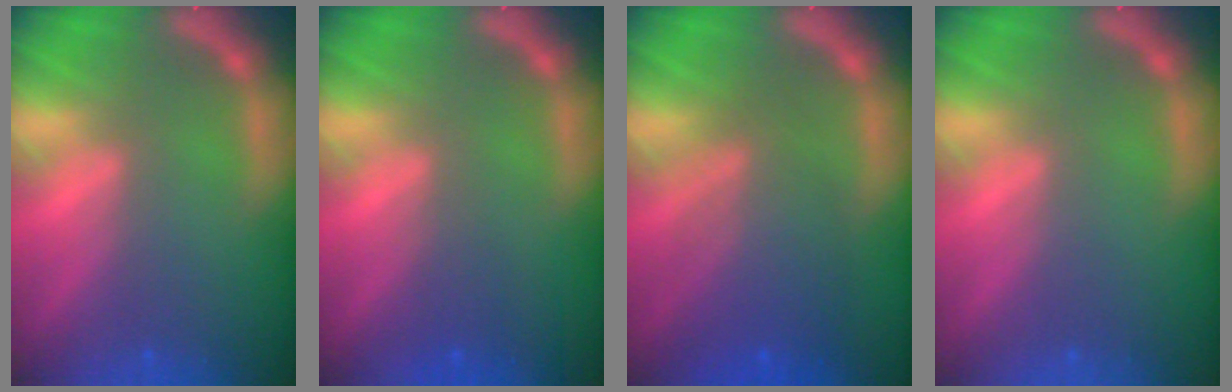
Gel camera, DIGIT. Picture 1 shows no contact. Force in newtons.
{"total": 1.5}
{"total": 6.6}
{"total": 0.0}